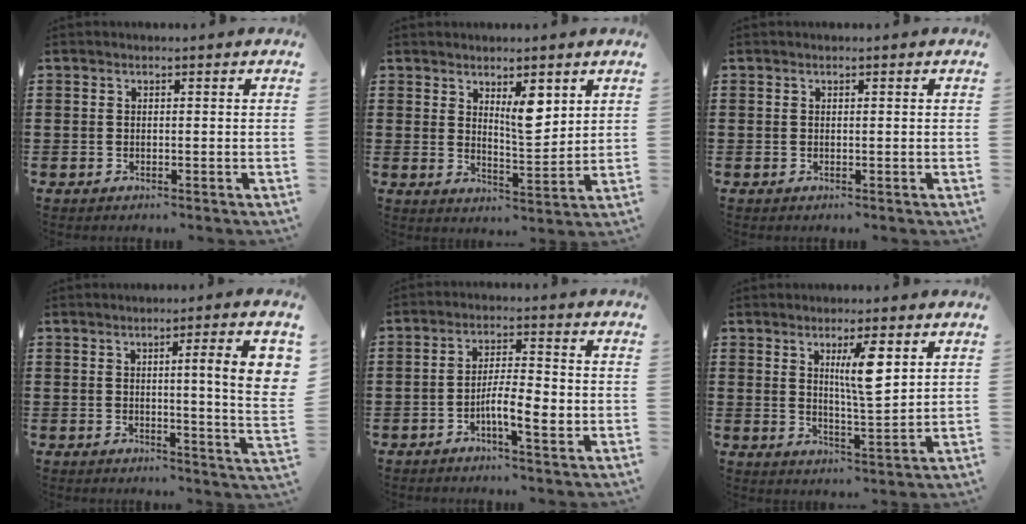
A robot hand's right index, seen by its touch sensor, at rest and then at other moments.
{"total": 6.2, "force": [3.6, 2.2, 4.7], "torque": [-0.075, -0.012, 0.057]}
{"total": 0.0}
{"total": 8.3, "force": [2.2, 0.3, 8.0], "torque": [-0.125, -0.012, 0.029]}
{"total": 6.1, "force": [-2.1, 1.4, 5.6], "torque": [-0.101, 0.002, -0.039]}
{"total": 6.7, "force": [2.8, 1.3, 6.0], "torque": [-0.100, -0.004, 0.039]}